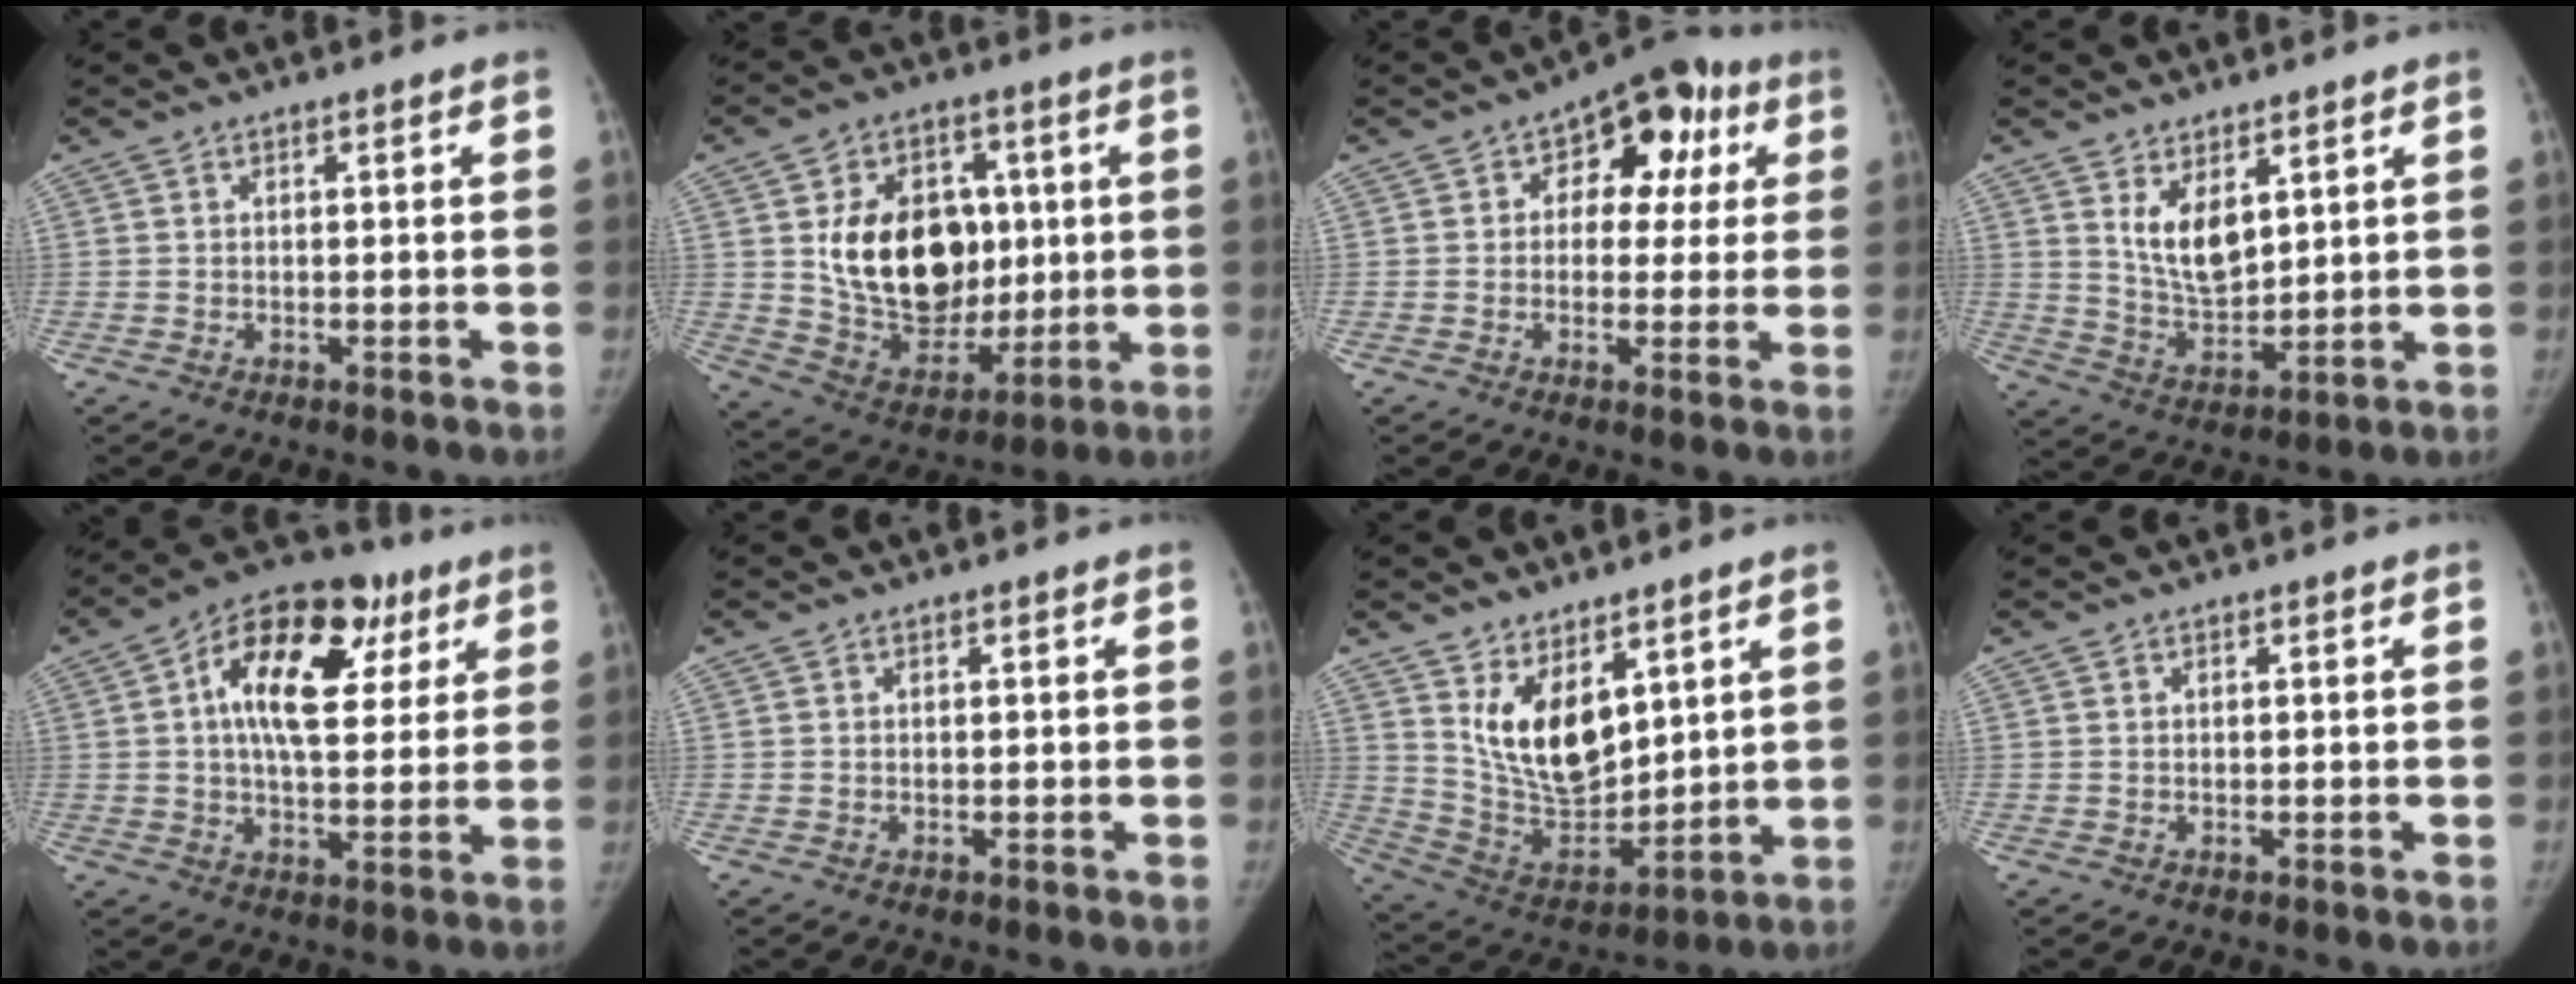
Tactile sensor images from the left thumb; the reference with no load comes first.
{"total": 19.5, "force": [2.7, 14.4, 12.9], "torque": [-0.157, -0.014, 0.067]}
{"total": 11.5, "force": [3.3, 7.8, 7.8], "torque": [-0.033, 0.021, 0.033]}
{"total": 8.3, "force": [3.9, 4.3, 6.0], "torque": [-0.082, -0.036, 0.084]}
{"total": 19.2, "force": [6.3, 10.7, 14.6], "torque": [-0.193, 0.008, 0.088]}
{"total": 0.0}
{"total": 13.4, "force": [6.3, 7.2, 9.3], "torque": [-0.121, -0.052, 0.141]}
{"total": 0.0}